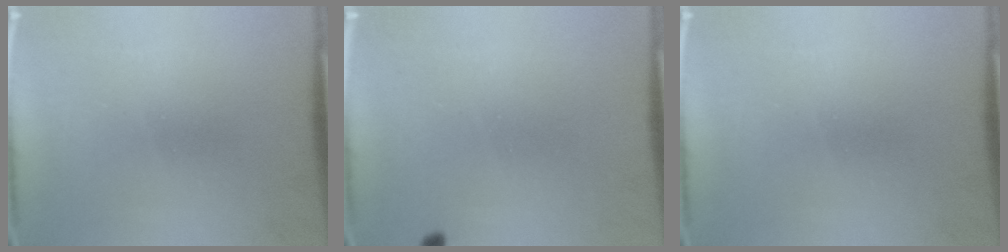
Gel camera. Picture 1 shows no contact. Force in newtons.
{"total": 0.6}
{"total": 0.0}